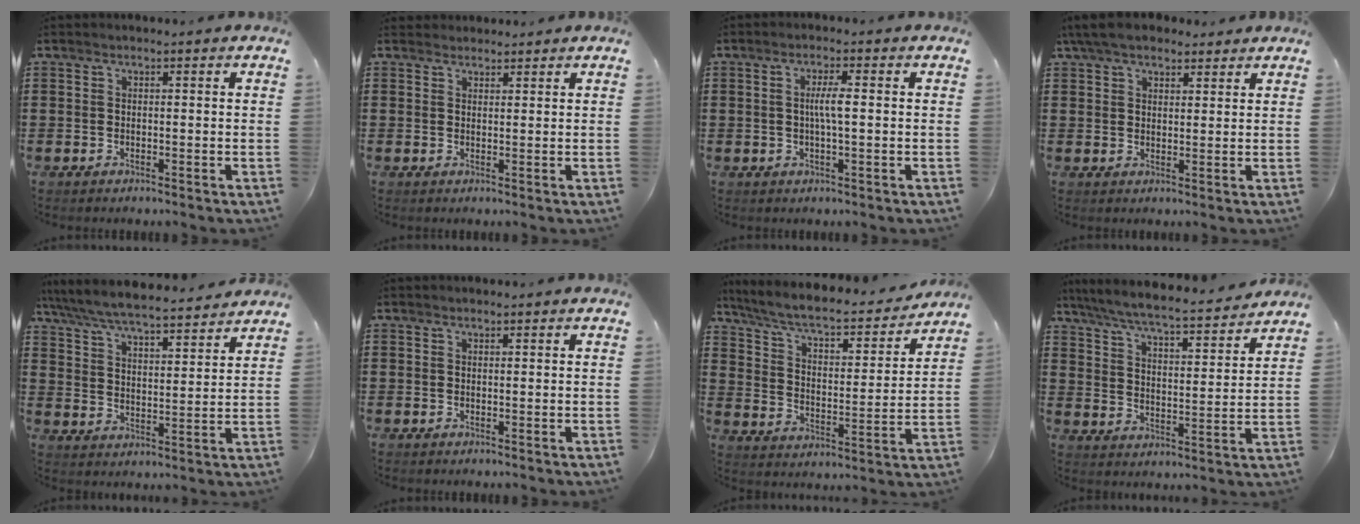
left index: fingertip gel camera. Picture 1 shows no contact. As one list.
[{"total": 1.5, "force": [1.4, 0.6, -0.4], "torque": [0.003, 0.002, 0.029]}, {"total": 3.2, "force": [0.0, 0.5, 3.1], "torque": [-0.058, -0.001, -0.003]}, {"total": 5.1, "force": [4.2, 2.2, 1.7], "torque": [-0.048, -0.001, 0.081]}, {"total": 6.3, "force": [6.0, 0.5, 1.8], "torque": [-0.061, -0.039, 0.104]}, {"total": 0.0}, {"total": 6.1, "force": [5.3, 0.9, 3.0], "torque": [-0.082, -0.037, 0.083]}, {"total": 5.8, "force": [5.5, 0.1, 2.0], "torque": [-0.064, -0.041, 0.090]}]